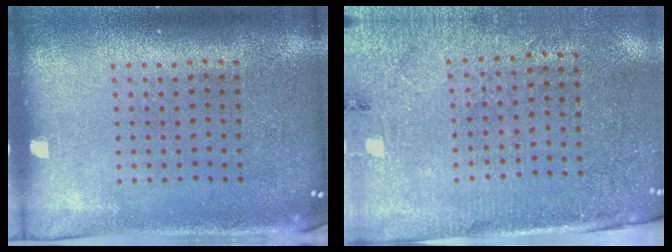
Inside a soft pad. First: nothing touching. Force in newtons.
{"total": 2.8, "press": 2.6, "slide": 1.2}